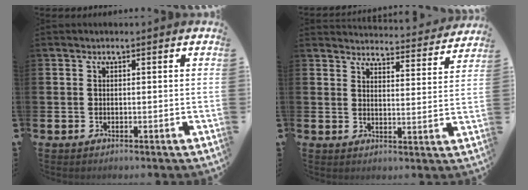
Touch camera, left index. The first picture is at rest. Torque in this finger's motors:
{"motor_torque": [-0.22, -0.94, 0.13, 0.00]}